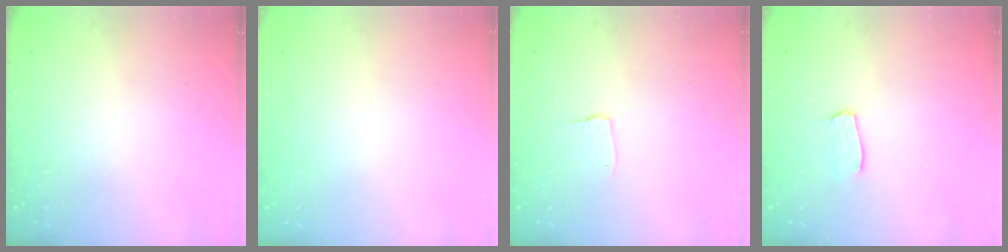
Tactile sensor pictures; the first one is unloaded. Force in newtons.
{"total": 0.0}
{"total": 3.1, "press": 3.1, "slide": 0.3}
{"total": 3.7, "press": 3.7, "slide": 0.3}